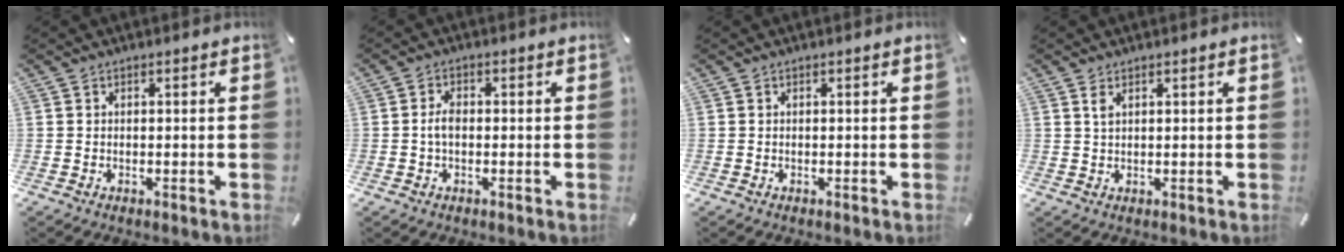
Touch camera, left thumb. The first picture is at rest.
{"total": 2.7, "force": [-0.4, 1.4, 2.3], "torque": [-0.052, 0.002, -0.009]}
{"total": 0.0}
{"total": 1.6, "force": [0.8, 0.5, 1.3], "torque": [-0.028, 0.000, 0.015]}